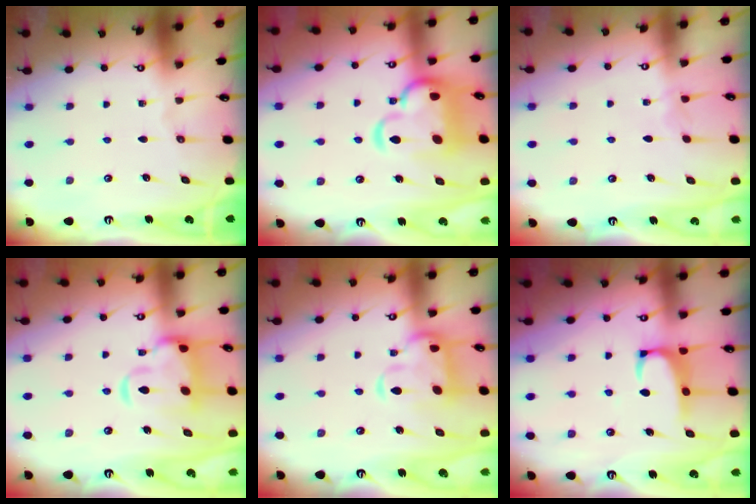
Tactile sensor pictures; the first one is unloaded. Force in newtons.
{"total": 11.2, "press": 11.1, "slide": 2.0}
{"total": 2.8, "press": 2.8, "slide": 0.3}
{"total": 7.7, "press": 7.5, "slide": 1.7}
{"total": 5.3, "press": 5.1, "slide": 1.5}
{"total": 2.5, "press": 2.4, "slide": 0.7}